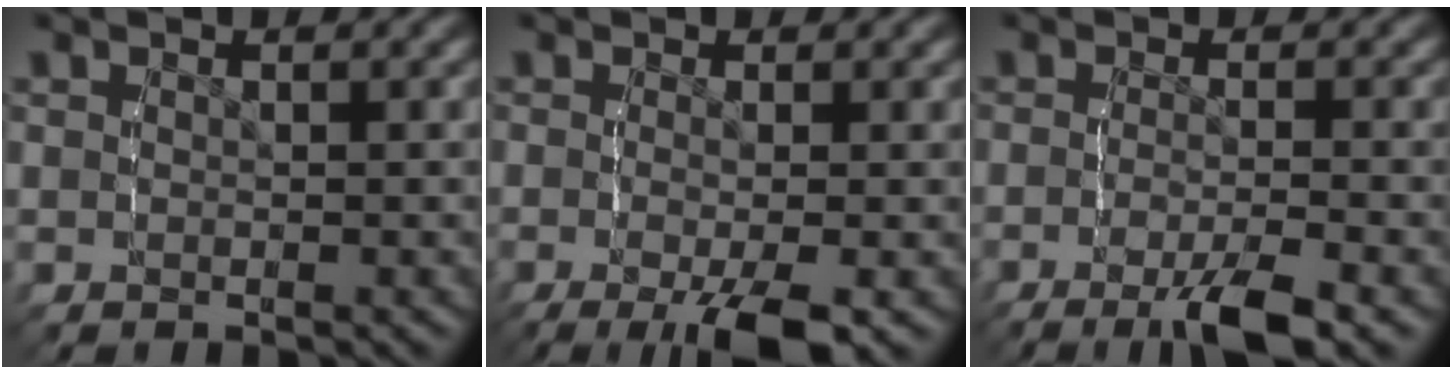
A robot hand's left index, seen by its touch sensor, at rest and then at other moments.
{"total": 5.1, "force": [-2.7, 1.3, 4.1], "torque": [-0.066, -0.022, -0.035]}
{"total": 4.2, "force": [-2.7, 0.6, 3.2], "torque": [-0.055, -0.006, -0.044]}